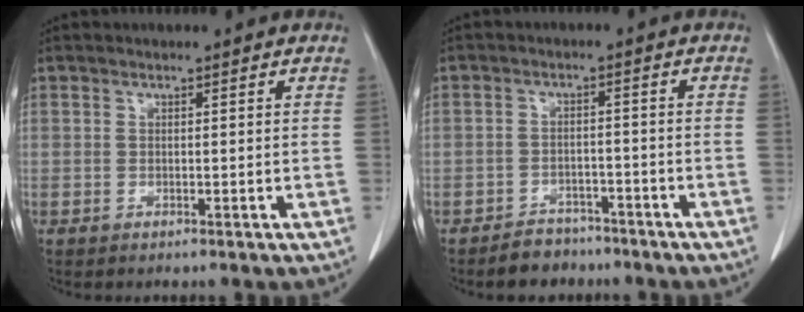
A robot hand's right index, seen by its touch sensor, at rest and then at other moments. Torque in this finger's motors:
{"motor_torque": [-0.80, -0.26, -0.29, -0.11]}